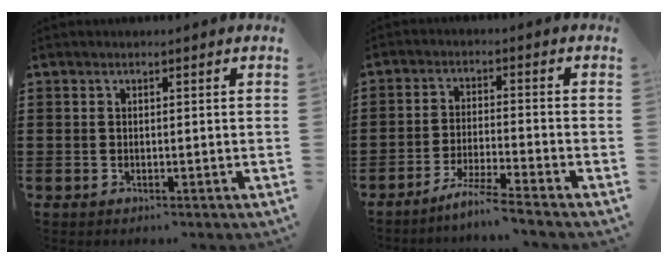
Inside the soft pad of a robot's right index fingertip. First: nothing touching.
{"total": 4.7, "force": [-4.2, -0.9, 1.9], "torque": [-0.039, -0.014, -0.082]}